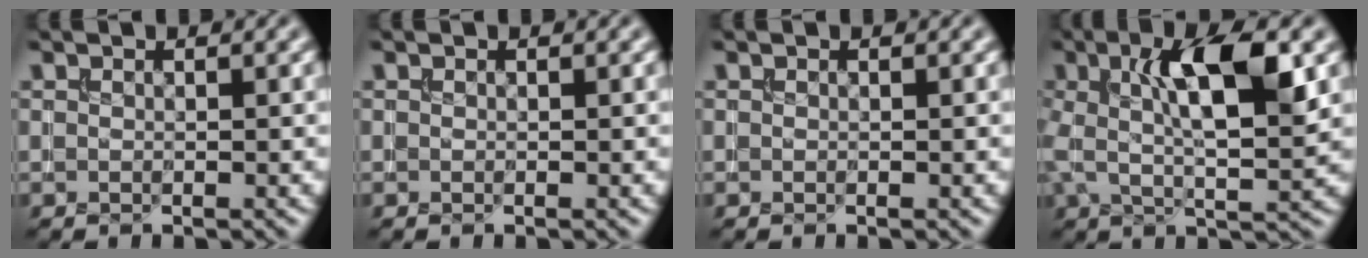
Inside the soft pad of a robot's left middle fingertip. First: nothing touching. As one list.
[{"total": 0.0}, {"total": 0.0}, {"total": 8.4, "force": [1.6, 2.8, 7.8], "torque": [-0.133, 0.003, 0.024]}]